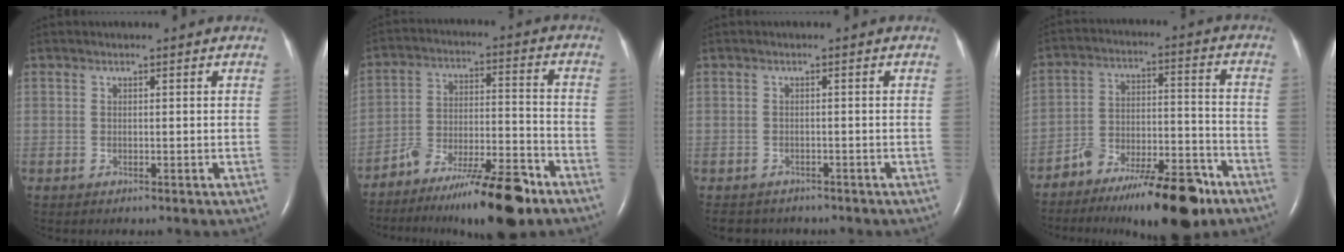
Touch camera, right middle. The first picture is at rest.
{"total": 14.0, "force": [-10.6, 2.1, 8.9], "torque": [-0.142, 0.009, -0.173]}
{"total": 4.9, "force": [-4.3, 2.1, 0.8], "torque": [-0.010, -0.001, -0.054]}
{"total": 14.1, "force": [-10.4, 3.8, 8.7], "torque": [-0.123, 0.026, -0.168]}